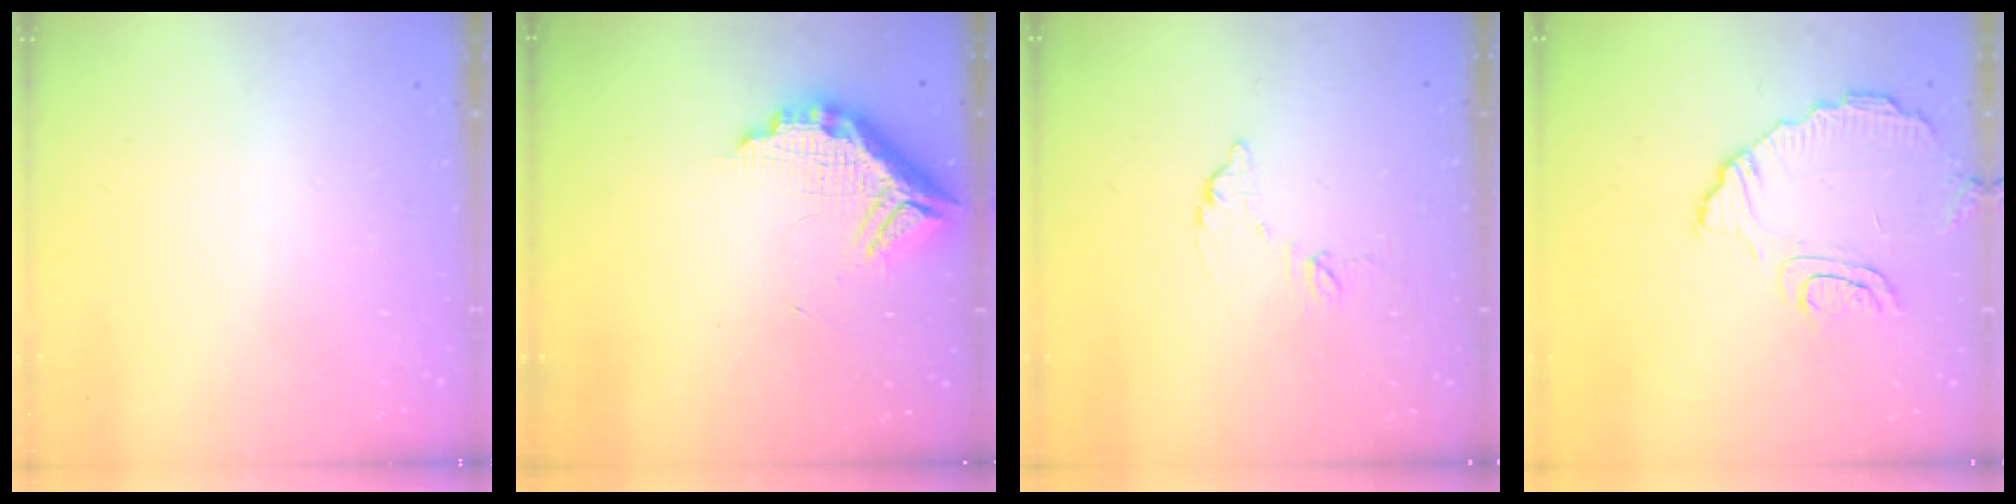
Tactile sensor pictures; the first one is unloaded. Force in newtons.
{"total": 12.6, "press": 12.6, "slide": 1.0}
{"total": 6.7, "press": 6.6, "slide": 0.5}
{"total": 9.0, "press": 9.0, "slide": 0.8}